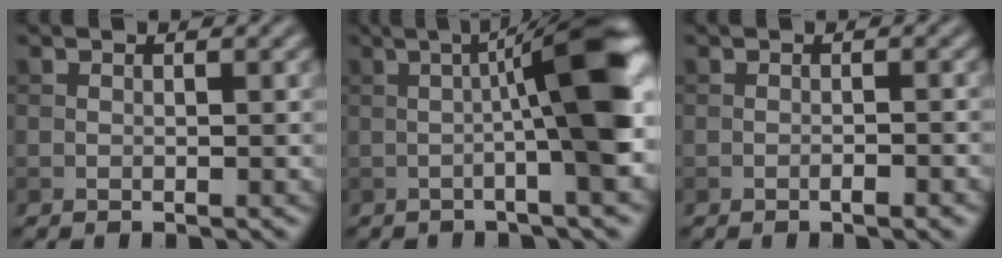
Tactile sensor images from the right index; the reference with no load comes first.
{"total": 9.0, "force": [0.3, 1.1, 8.9], "torque": [-0.121, 0.021, -0.003]}
{"total": 1.1, "force": [-0.6, 0.2, 1.0], "torque": [-0.014, -0.001, -0.009]}